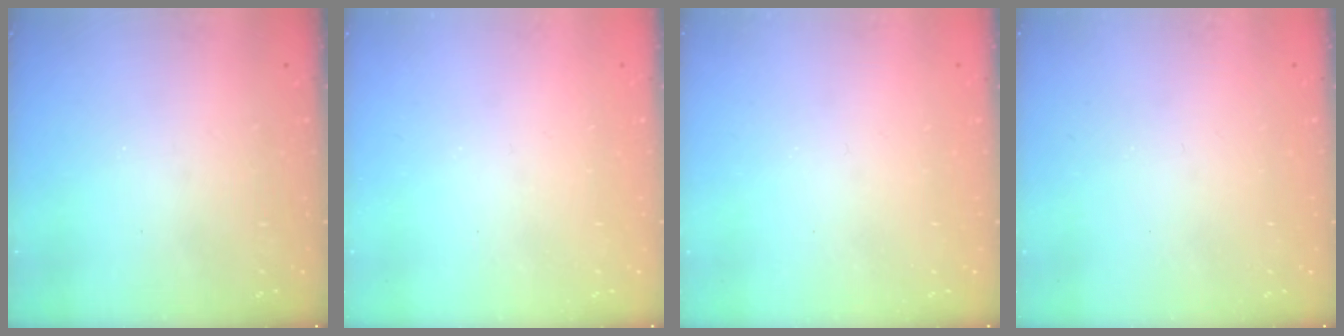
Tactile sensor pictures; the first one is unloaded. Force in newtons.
{"total": 0.0}
{"total": 0.0}
{"total": 0.0}